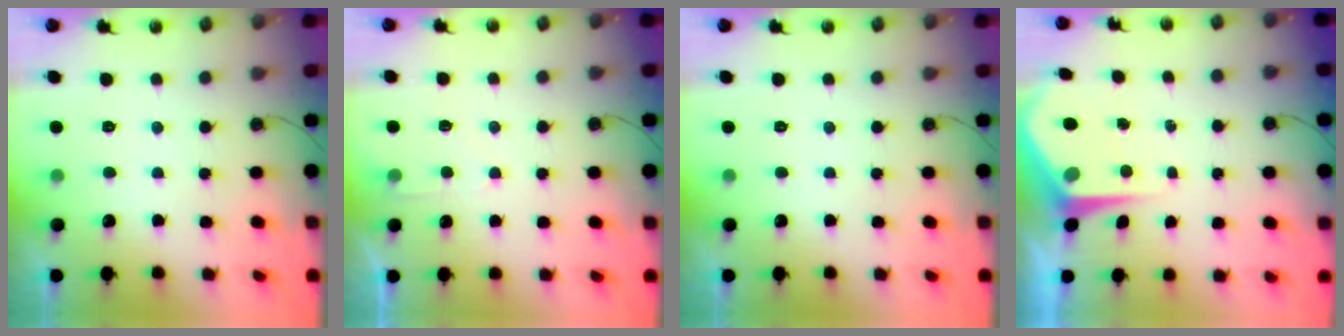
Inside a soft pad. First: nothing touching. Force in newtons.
{"total": 3.7, "press": 3.7, "slide": 0.4}
{"total": 0.0}
{"total": 5.7, "press": 5.7, "slide": 0.1}